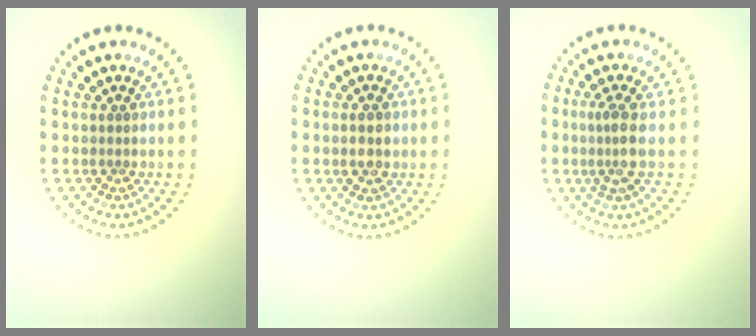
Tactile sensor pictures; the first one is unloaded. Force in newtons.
{"total": 1.6, "press": 1.6, "slide": 0.0}
{"total": 2.5, "press": 1.9, "slide": 1.6}